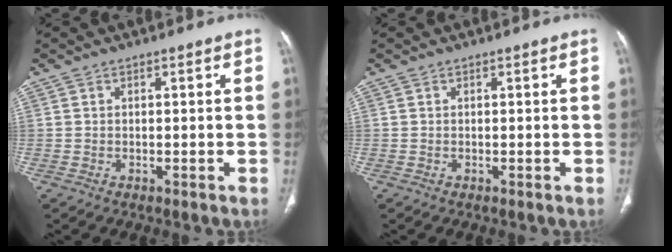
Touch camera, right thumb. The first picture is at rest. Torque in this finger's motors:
{"motor_torque": [0.00, 0.00, -0.01, 0.01, 0.00]}